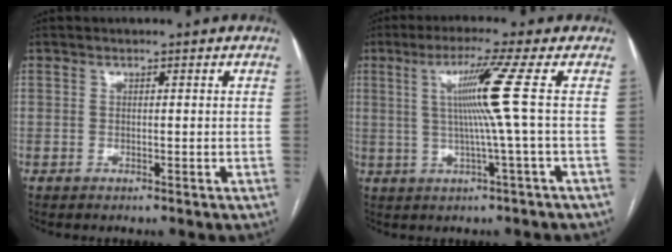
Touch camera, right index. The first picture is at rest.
{"total": 7.8, "force": [1.1, -2.8, 7.2], "torque": [-0.130, 0.005, 0.030]}